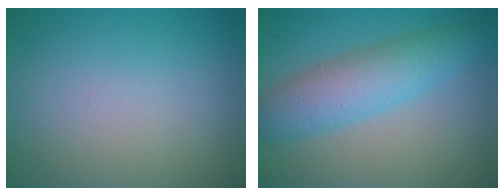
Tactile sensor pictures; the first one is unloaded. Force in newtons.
{"total": 5.2, "press": 5.2, "slide": 0.2}